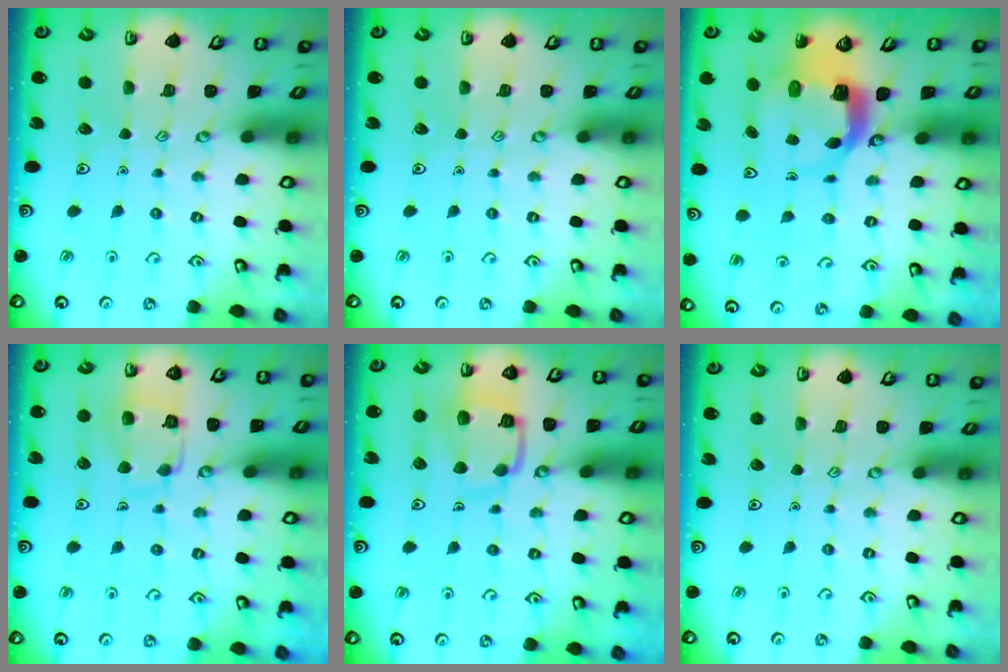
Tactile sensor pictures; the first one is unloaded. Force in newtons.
{"total": 0.0}
{"total": 5.8, "press": 5.8, "slide": 0.6}
{"total": 11.8, "press": 11.7, "slide": 1.1}
{"total": 12.2, "press": 12.2, "slide": 1.3}
{"total": 0.0}